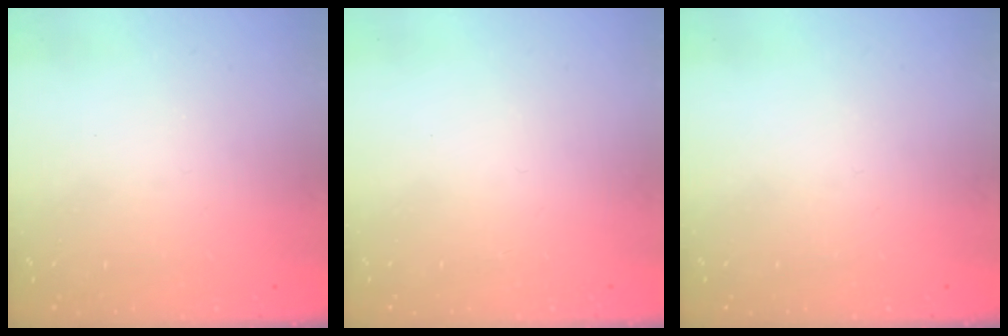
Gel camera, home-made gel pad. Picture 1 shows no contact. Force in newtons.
{"total": 1.6, "press": 1.5, "slide": 0.1}
{"total": 0.0}